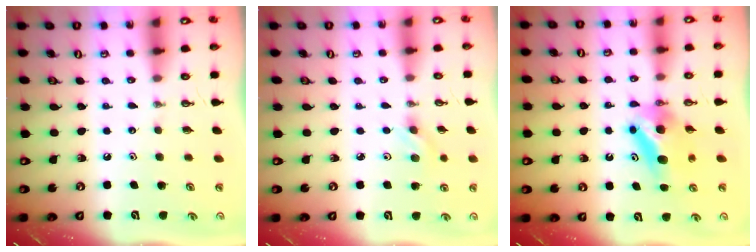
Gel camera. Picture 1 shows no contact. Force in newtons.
{"total": 4.3, "press": 3.9, "slide": 1.9}
{"total": 6.3, "press": 6.2, "slide": 0.9}